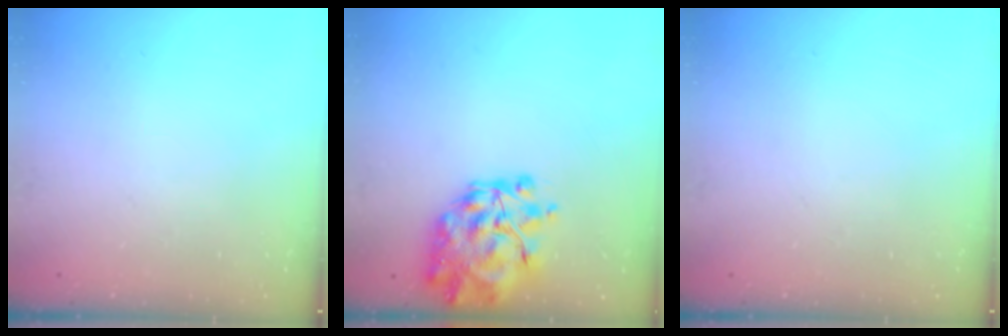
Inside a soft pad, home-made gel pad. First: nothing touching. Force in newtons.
{"total": 10.1, "press": 9.6, "slide": 3.1}
{"total": 0.0}